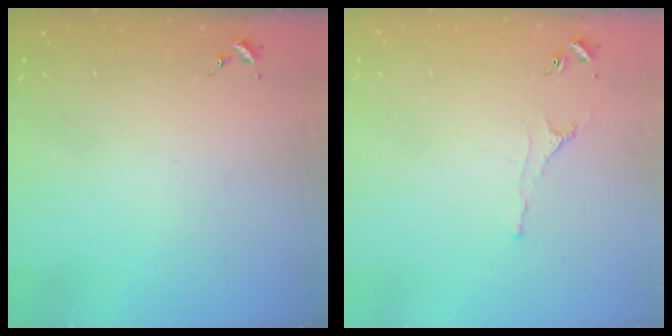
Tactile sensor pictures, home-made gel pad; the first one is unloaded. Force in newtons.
{"total": 2.2, "press": 2.1, "slide": 0.4}